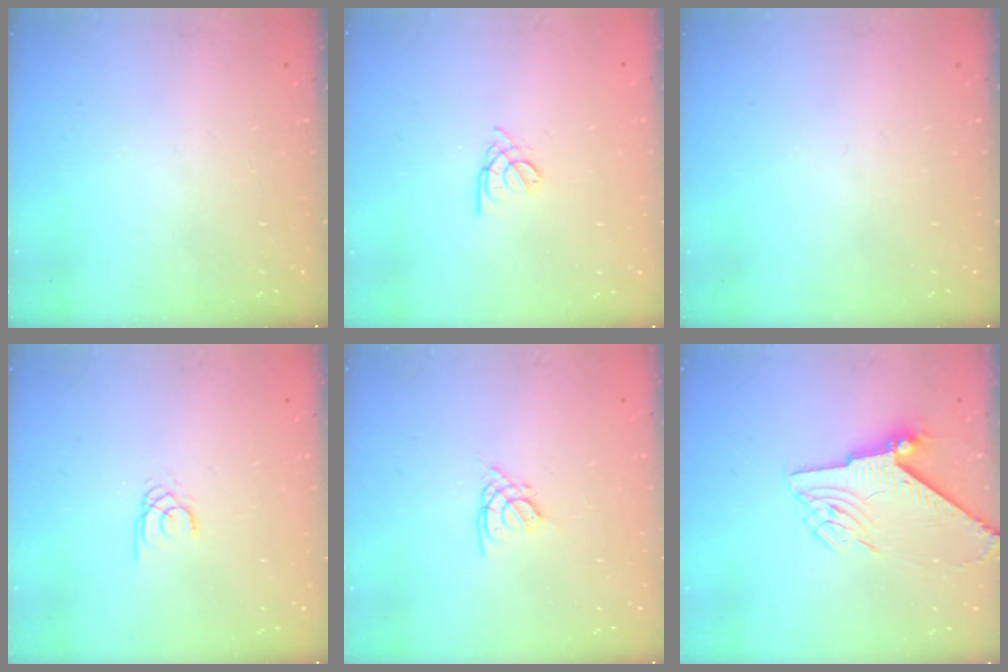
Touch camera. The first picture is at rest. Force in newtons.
{"total": 2.6, "press": 2.5, "slide": 0.5}
{"total": 0.0}
{"total": 1.5, "press": 1.5, "slide": 0.1}
{"total": 1.9, "press": 1.8, "slide": 0.5}
{"total": 8.1, "press": 8.1, "slide": 0.6}